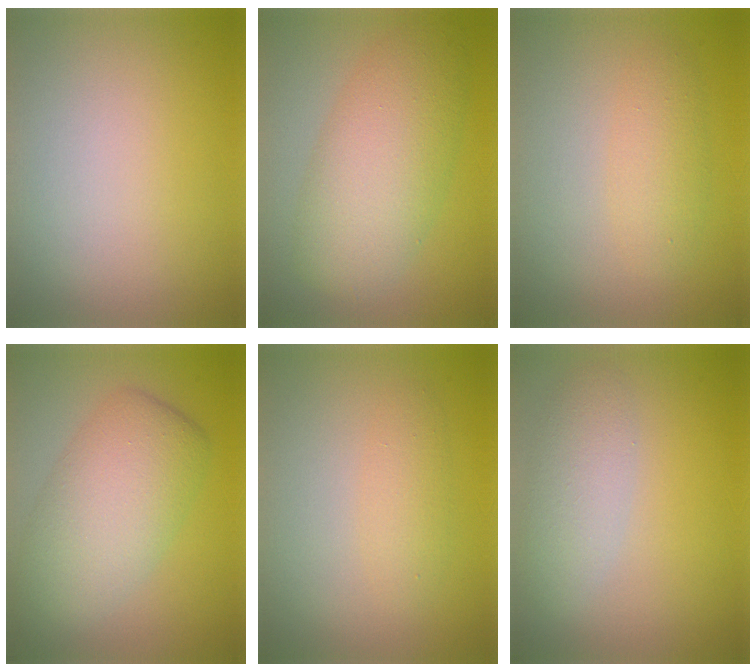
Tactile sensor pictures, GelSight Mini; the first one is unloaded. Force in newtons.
{"total": 7.2, "press": 7.2, "slide": 0.1}
{"total": 2.3, "press": 2.3, "slide": 0.0}
{"total": 7.1, "press": 7.1, "slide": 0.3}
{"total": 1.6, "press": 1.6, "slide": 0.0}
{"total": 3.0, "press": 3.0, "slide": 0.1}